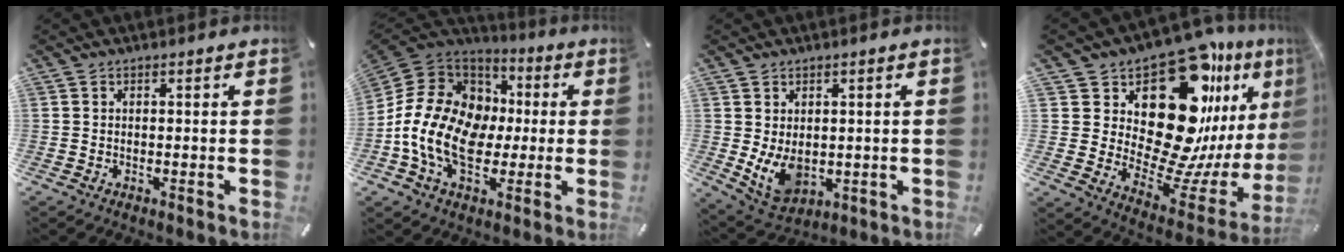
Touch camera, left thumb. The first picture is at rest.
{"total": 15.4, "force": [-2.8, 12.3, 8.9], "torque": [-0.194, 0.013, -0.048]}
{"total": 7.5, "force": [0.2, 5.8, 4.8], "torque": [-0.100, -0.006, 0.006]}
{"total": 24.9, "force": [12.3, 12.3, 17.8], "torque": [-0.278, -0.136, 0.212]}